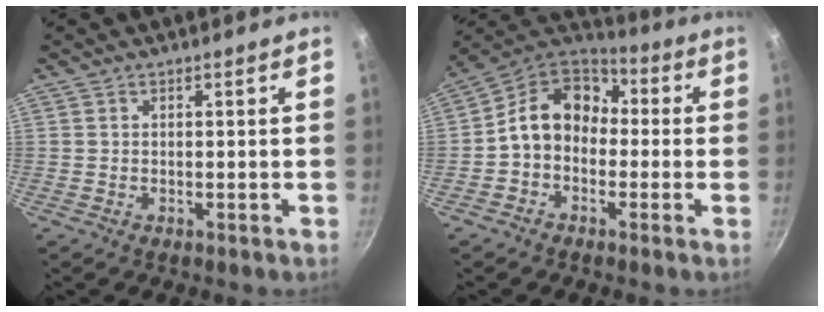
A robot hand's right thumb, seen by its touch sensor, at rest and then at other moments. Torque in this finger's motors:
{"motor_torque": [0.84, 0.73, 1.26, -0.56, 0.07]}